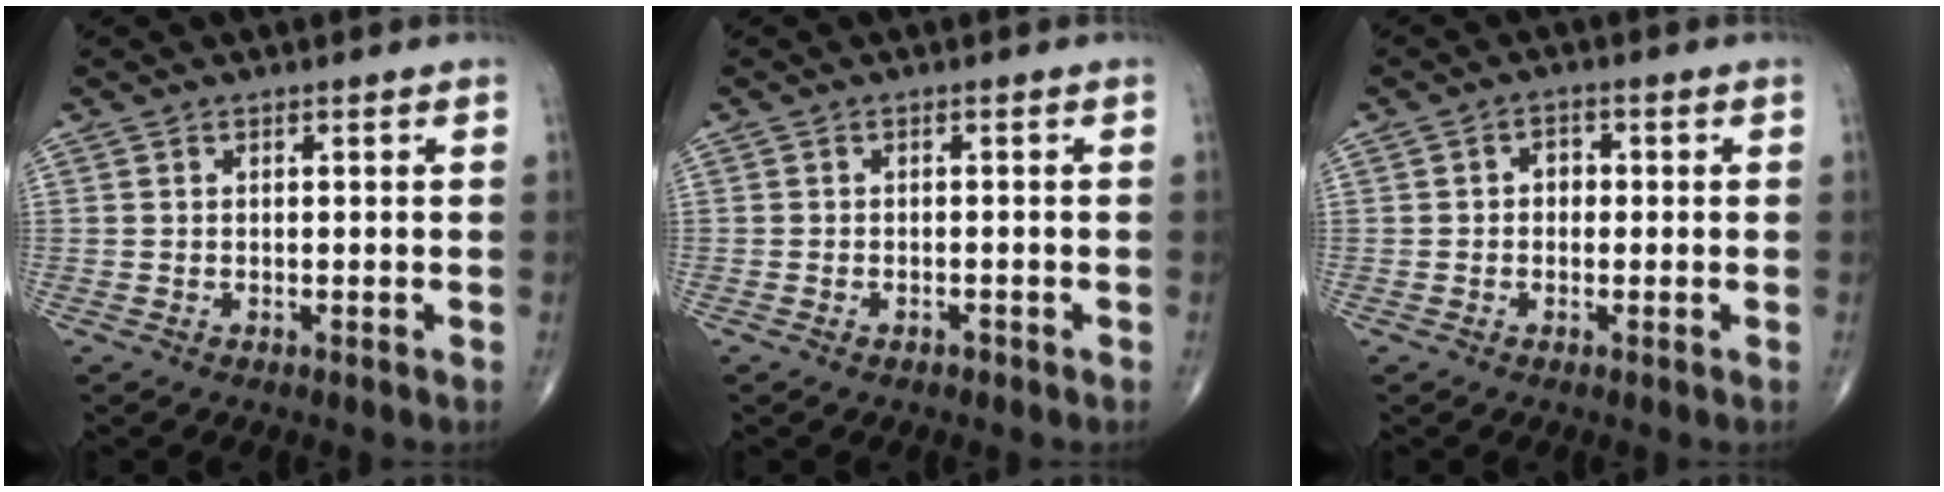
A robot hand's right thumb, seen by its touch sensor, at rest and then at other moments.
{"total": 1.1, "force": [-0.8, 0.6, 0.4], "torque": [-0.008, 0.007, -0.012]}
{"total": 2.5, "force": [0.0, 2.0, 1.4], "torque": [-0.010, 0.011, -0.006]}